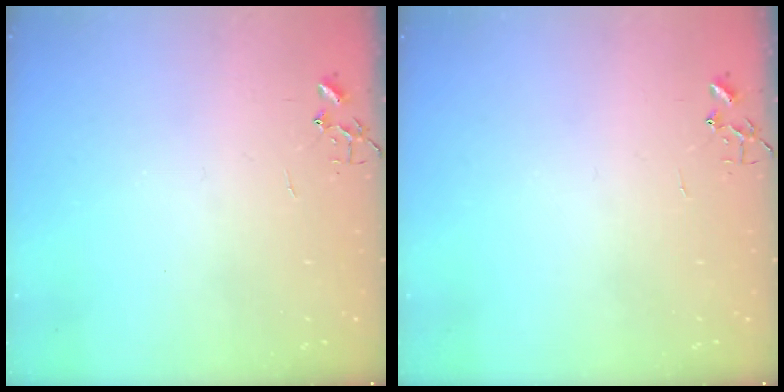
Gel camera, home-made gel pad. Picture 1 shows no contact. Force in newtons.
{"total": 0.0}